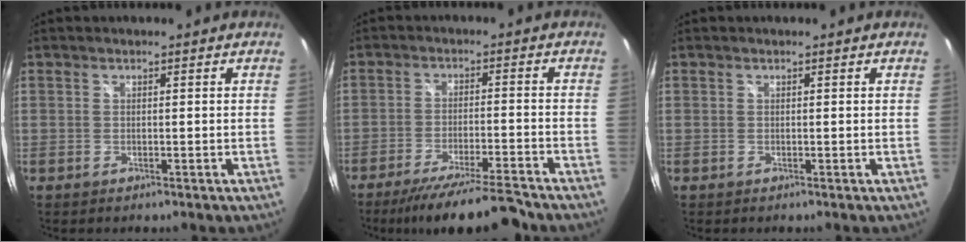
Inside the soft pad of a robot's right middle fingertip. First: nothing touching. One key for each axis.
{"total": 13.4, "fx": -11.8, "fy": 0.3, "fz": 6.5, "tx": -0.125, "ty": -0.015, "tz": -0.183}
{"total": 0.0}